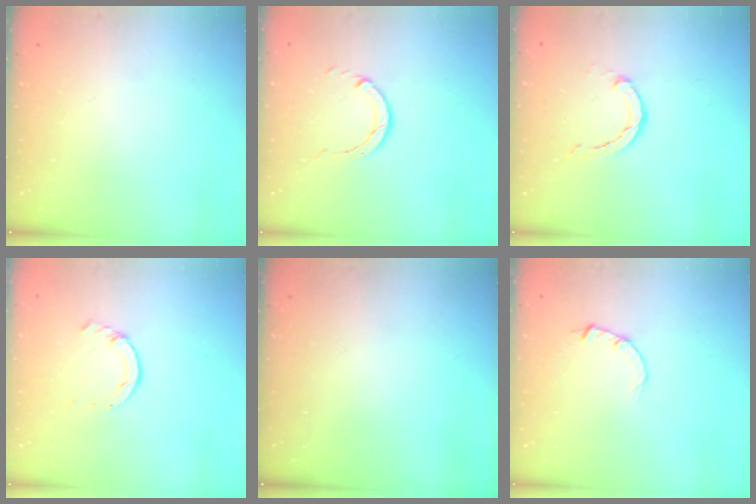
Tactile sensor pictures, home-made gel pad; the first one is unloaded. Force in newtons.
{"total": 3.2, "press": 3.2, "slide": 0.5}
{"total": 2.4, "press": 2.4, "slide": 0.4}
{"total": 1.4, "press": 1.4, "slide": 0.2}
{"total": 0.0}
{"total": 2.0, "press": 2.0, "slide": 0.3}